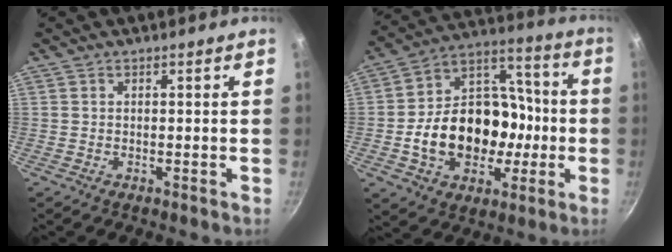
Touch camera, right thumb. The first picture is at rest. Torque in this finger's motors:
{"motor_torque": [2.53, 2.47, 1.55, -1.02, 0.24]}